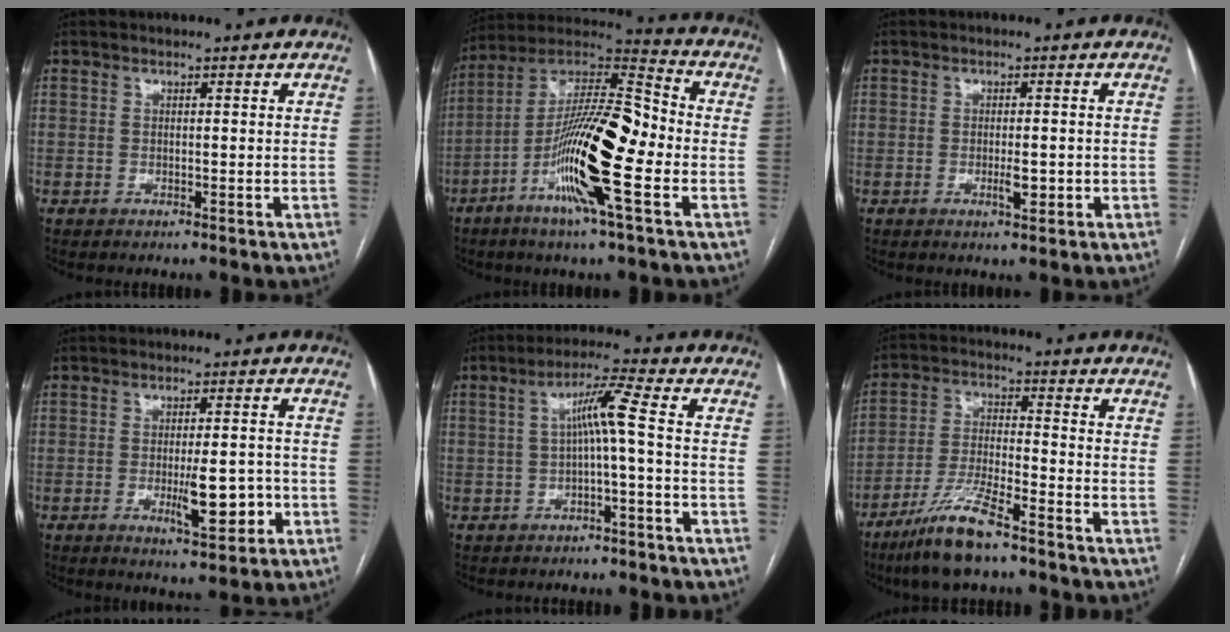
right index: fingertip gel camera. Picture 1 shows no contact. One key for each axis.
{"total": 19.5, "fx": -5.5, "fy": 2.6, "fz": 18.5, "tx": -0.346, "ty": 0.000, "tz": -0.100}
{"total": 2.8, "fx": -0.8, "fy": 0.8, "fz": 2.6, "tx": -0.044, "ty": -0.001, "tz": -0.010}
{"total": 7.2, "fx": -2.1, "fy": 1.7, "fz": 6.7, "tx": -0.100, "ty": -0.005, "tz": -0.026}
{"total": 5.7, "fx": -0.3, "fy": -0.3, "fz": 5.6, "tx": -0.096, "ty": 0.022, "tz": -0.001}
{"total": 10.4, "fx": -7.5, "fy": 1.1, "fz": 7.2, "tx": -0.150, "ty": -0.025, "tz": -0.143}